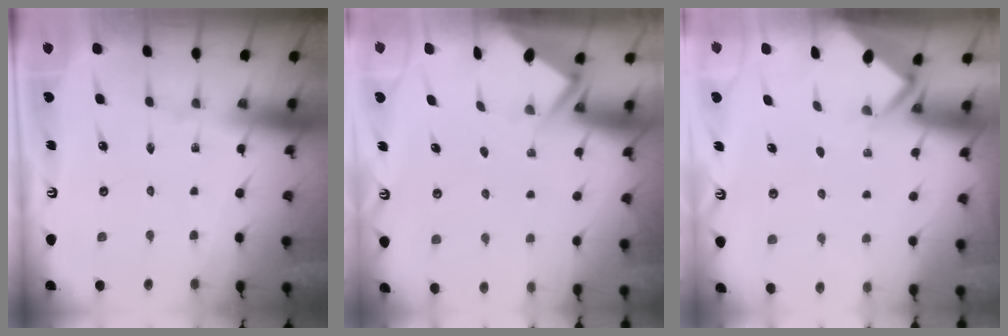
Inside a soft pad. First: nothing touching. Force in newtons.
{"total": 2.8, "press": 2.8, "slide": 0.4}
{"total": 2.9, "press": 2.9, "slide": 0.3}